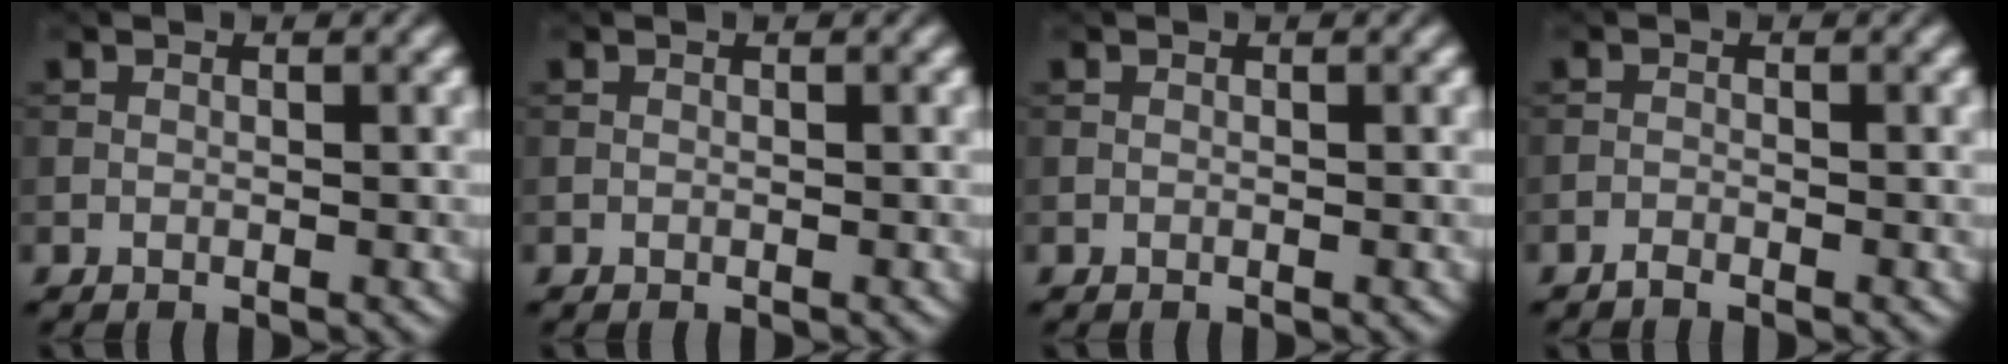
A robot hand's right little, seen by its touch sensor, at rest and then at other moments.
{"total": 0.0}
{"total": 0.0}
{"total": 0.6, "force": [-0.6, 0.0, 0.2], "torque": [-0.003, 0.002, -0.014]}